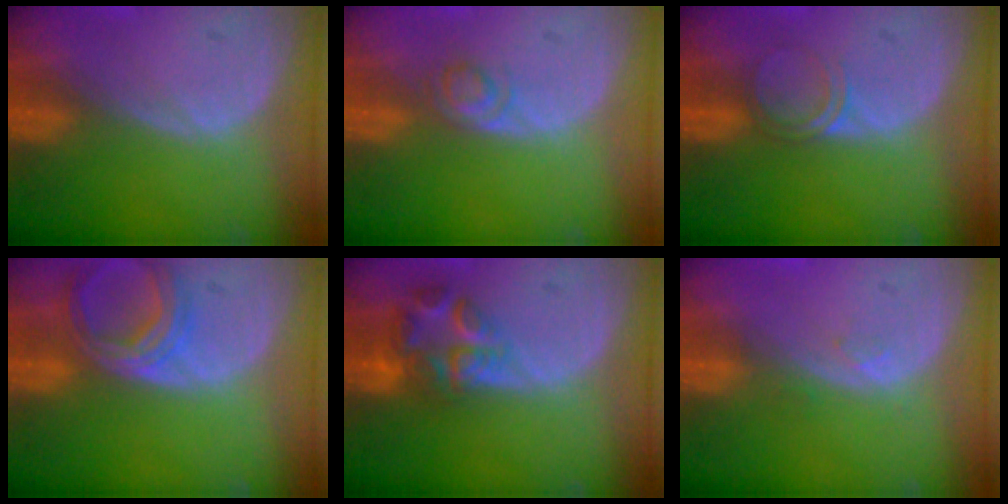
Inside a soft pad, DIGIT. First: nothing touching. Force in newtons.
{"total": 2.2, "press": 2.2, "slide": 0.2}
{"total": 2.5, "press": 2.1, "slide": 1.2}
{"total": 6.6, "press": 6.0, "slide": 2.8}
{"total": 7.0, "press": 6.1, "slide": 3.4}
{"total": 1.1, "press": 1.0, "slide": 0.4}